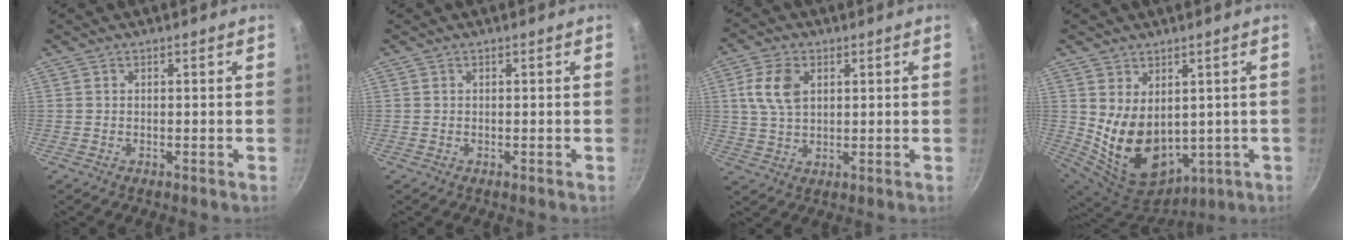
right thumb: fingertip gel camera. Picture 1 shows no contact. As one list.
[{"total": 0.0}, {"total": 7.8, "force": [2.3, 5.0, 5.6], "torque": [-0.102, 0.001, 0.043]}, {"total": 14.6, "force": [1.5, 10.5, 10.1], "torque": [-0.158, -0.035, 0.063]}]